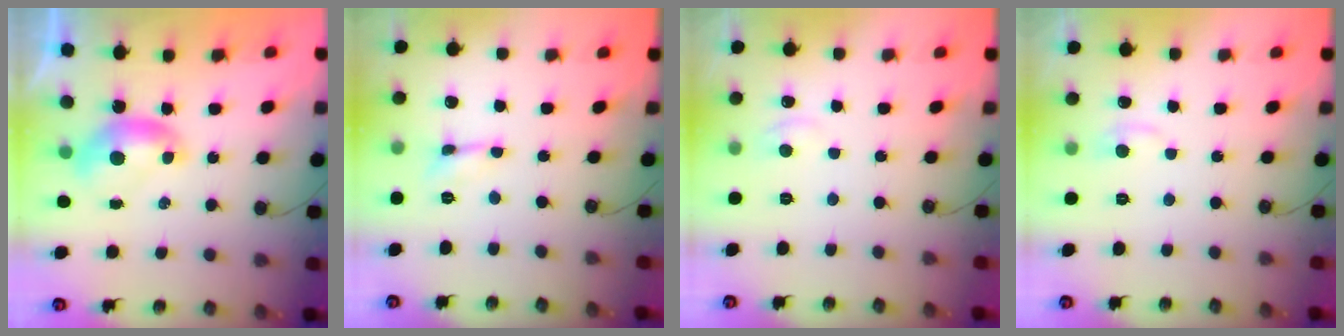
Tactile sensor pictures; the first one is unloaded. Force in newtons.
{"total": 0.8, "press": 0.8, "slide": 0.1}
{"total": 1.0, "press": 0.4, "slide": 0.9}
{"total": 1.1, "press": 0.7, "slide": 0.8}